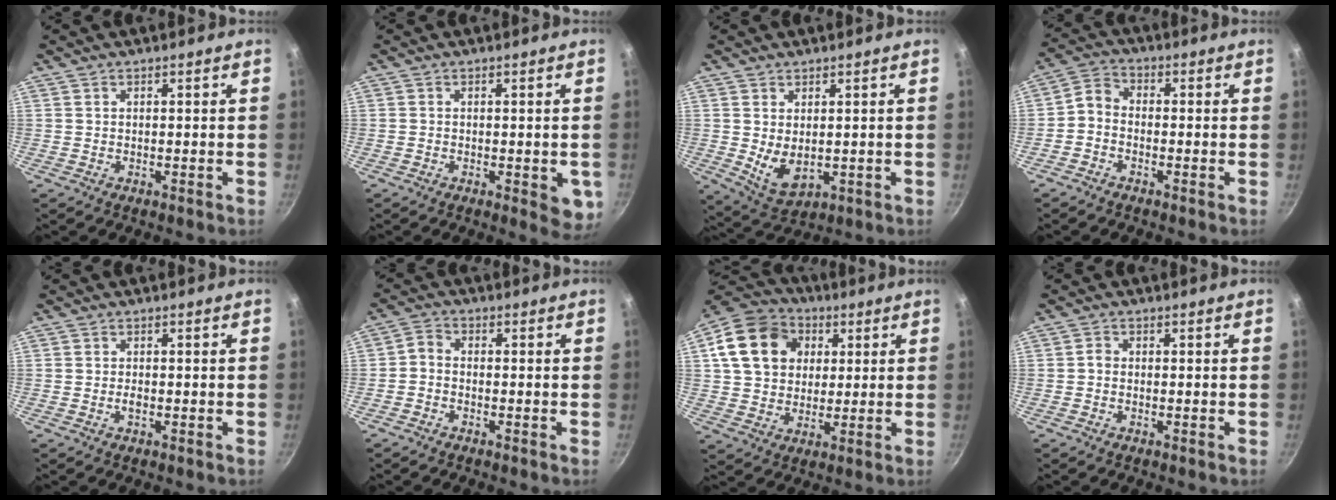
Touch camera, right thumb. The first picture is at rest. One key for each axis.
{"total": 5.2, "fx": -1.3, "fy": 2.3, "fz": 4.4, "tx": -0.042, "ty": -0.006, "tz": -0.016}
{"total": 6.4, "fx": 0.5, "fy": 3.8, "fz": 5.1, "tx": -0.079, "ty": -0.022, "tz": 0.026}
{"total": 4.0, "fx": -1.7, "fy": 2.9, "fz": 2.2, "tx": -0.045, "ty": 0.033, "tz": -0.047}
{"total": 1.2, "fx": -0.4, "fy": 0.5, "fz": 0.9, "tx": -0.018, "ty": 0.004, "tz": -0.008}
{"total": 2.5, "fx": -1.3, "fy": 1.7, "fz": 1.3, "tx": -0.033, "ty": 0.017, "tz": -0.035}
{"total": 16.4, "fx": 4.3, "fy": 13.2, "fz": 8.8, "tx": -0.136, "ty": 0.017, "tz": 0.065}
{"total": 1.2, "fx": -0.4, "fy": 1.0, "fz": 0.6, "tx": -0.007, "ty": 0.007, "tz": -0.009}